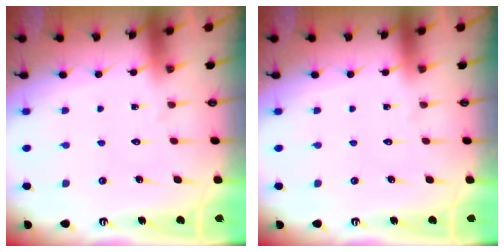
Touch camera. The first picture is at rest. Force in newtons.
{"total": 0.0}